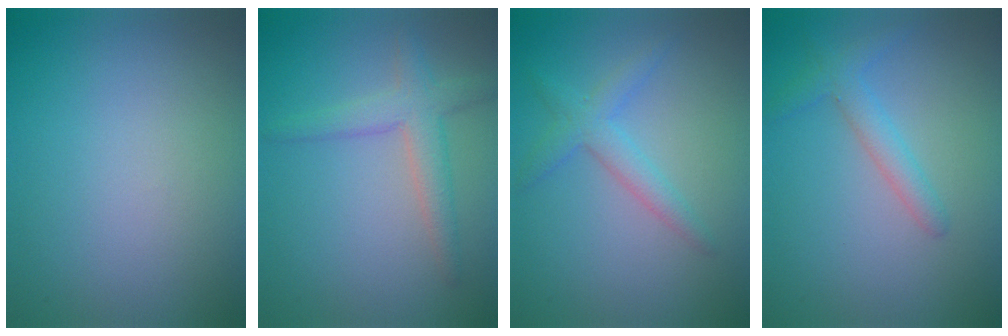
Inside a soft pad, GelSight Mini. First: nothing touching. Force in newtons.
{"total": 3.2, "press": 3.2, "slide": 0.1}
{"total": 2.5, "press": 2.5, "slide": 0.1}
{"total": 2.2, "press": 2.2, "slide": 0.1}